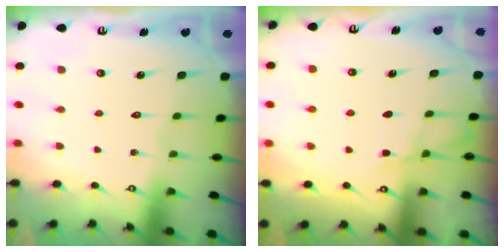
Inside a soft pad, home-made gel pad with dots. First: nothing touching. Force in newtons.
{"total": 3.8, "press": 3.7, "slide": 0.6}